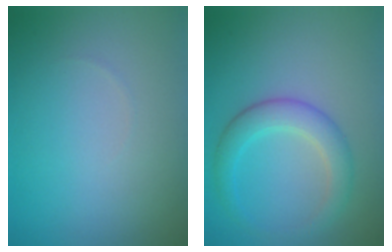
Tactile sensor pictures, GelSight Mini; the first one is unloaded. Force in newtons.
{"total": 2.6, "press": 2.6, "slide": 0.2}